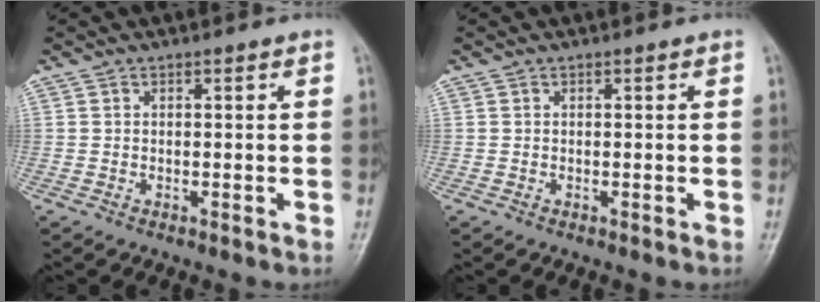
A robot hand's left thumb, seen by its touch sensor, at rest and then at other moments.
{"total": 0.0}